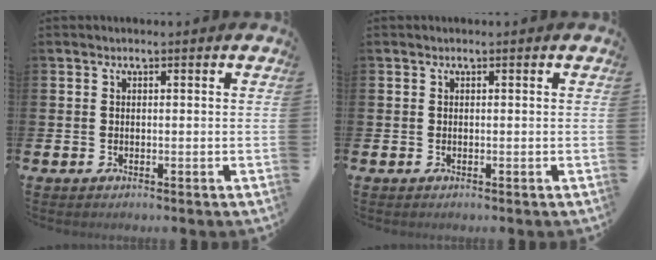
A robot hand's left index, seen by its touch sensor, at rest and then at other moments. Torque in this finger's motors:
{"motor_torque": [-0.04, 0.03, 0.00, 0.01]}